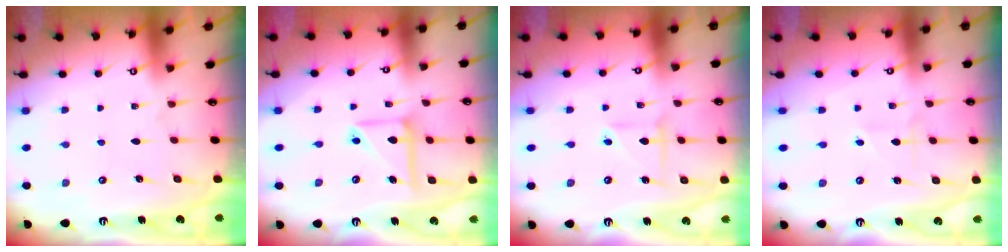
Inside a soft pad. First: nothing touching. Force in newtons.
{"total": 10.7, "press": 10.6, "slide": 1.1}
{"total": 3.7, "press": 3.7, "slide": 0.5}
{"total": 2.2, "press": 2.2, "slide": 0.3}